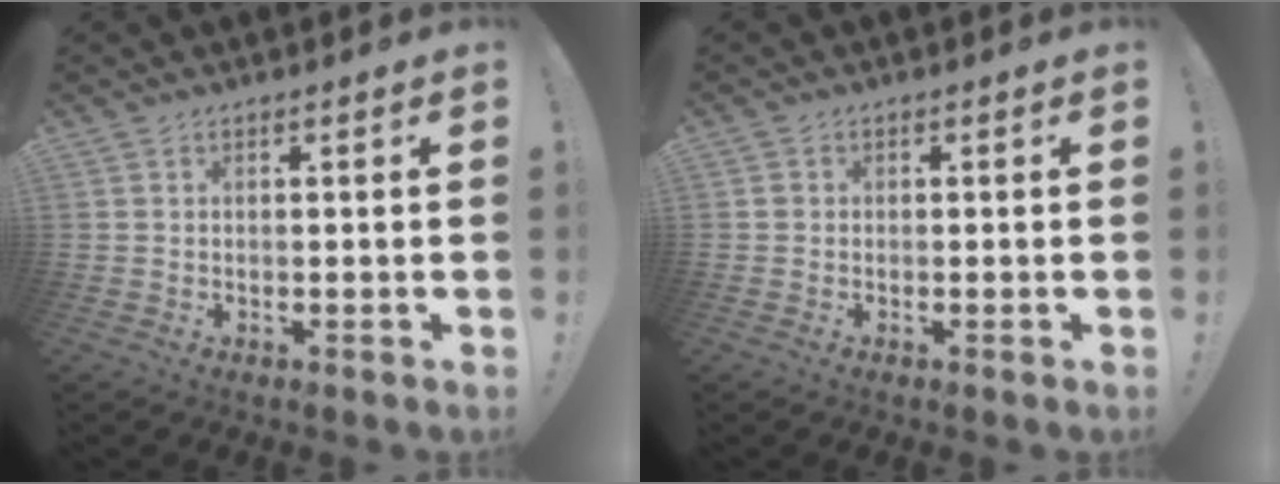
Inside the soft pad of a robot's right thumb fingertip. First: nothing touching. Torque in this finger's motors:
{"motor_torque": [-0.14, -0.04, 0.02, 0.18, -0.04]}